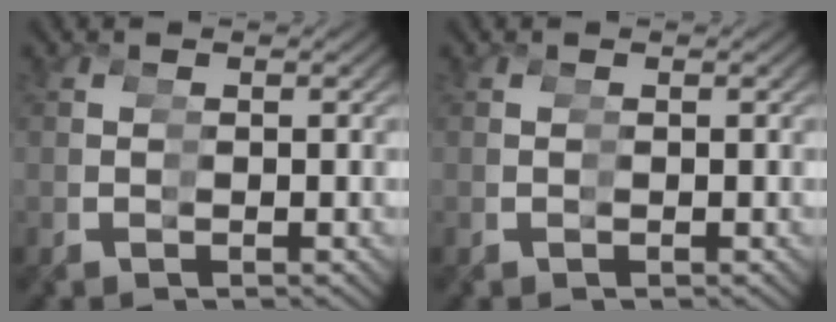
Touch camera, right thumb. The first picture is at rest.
{"total": 0.0}